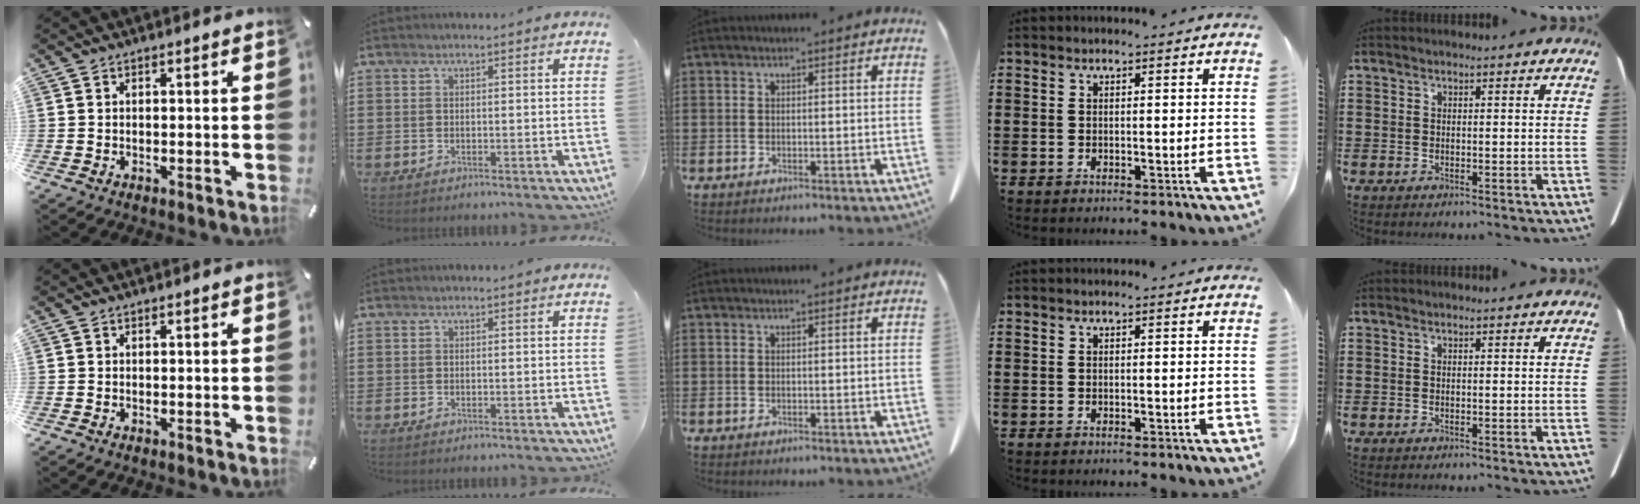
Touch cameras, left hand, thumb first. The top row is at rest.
{}